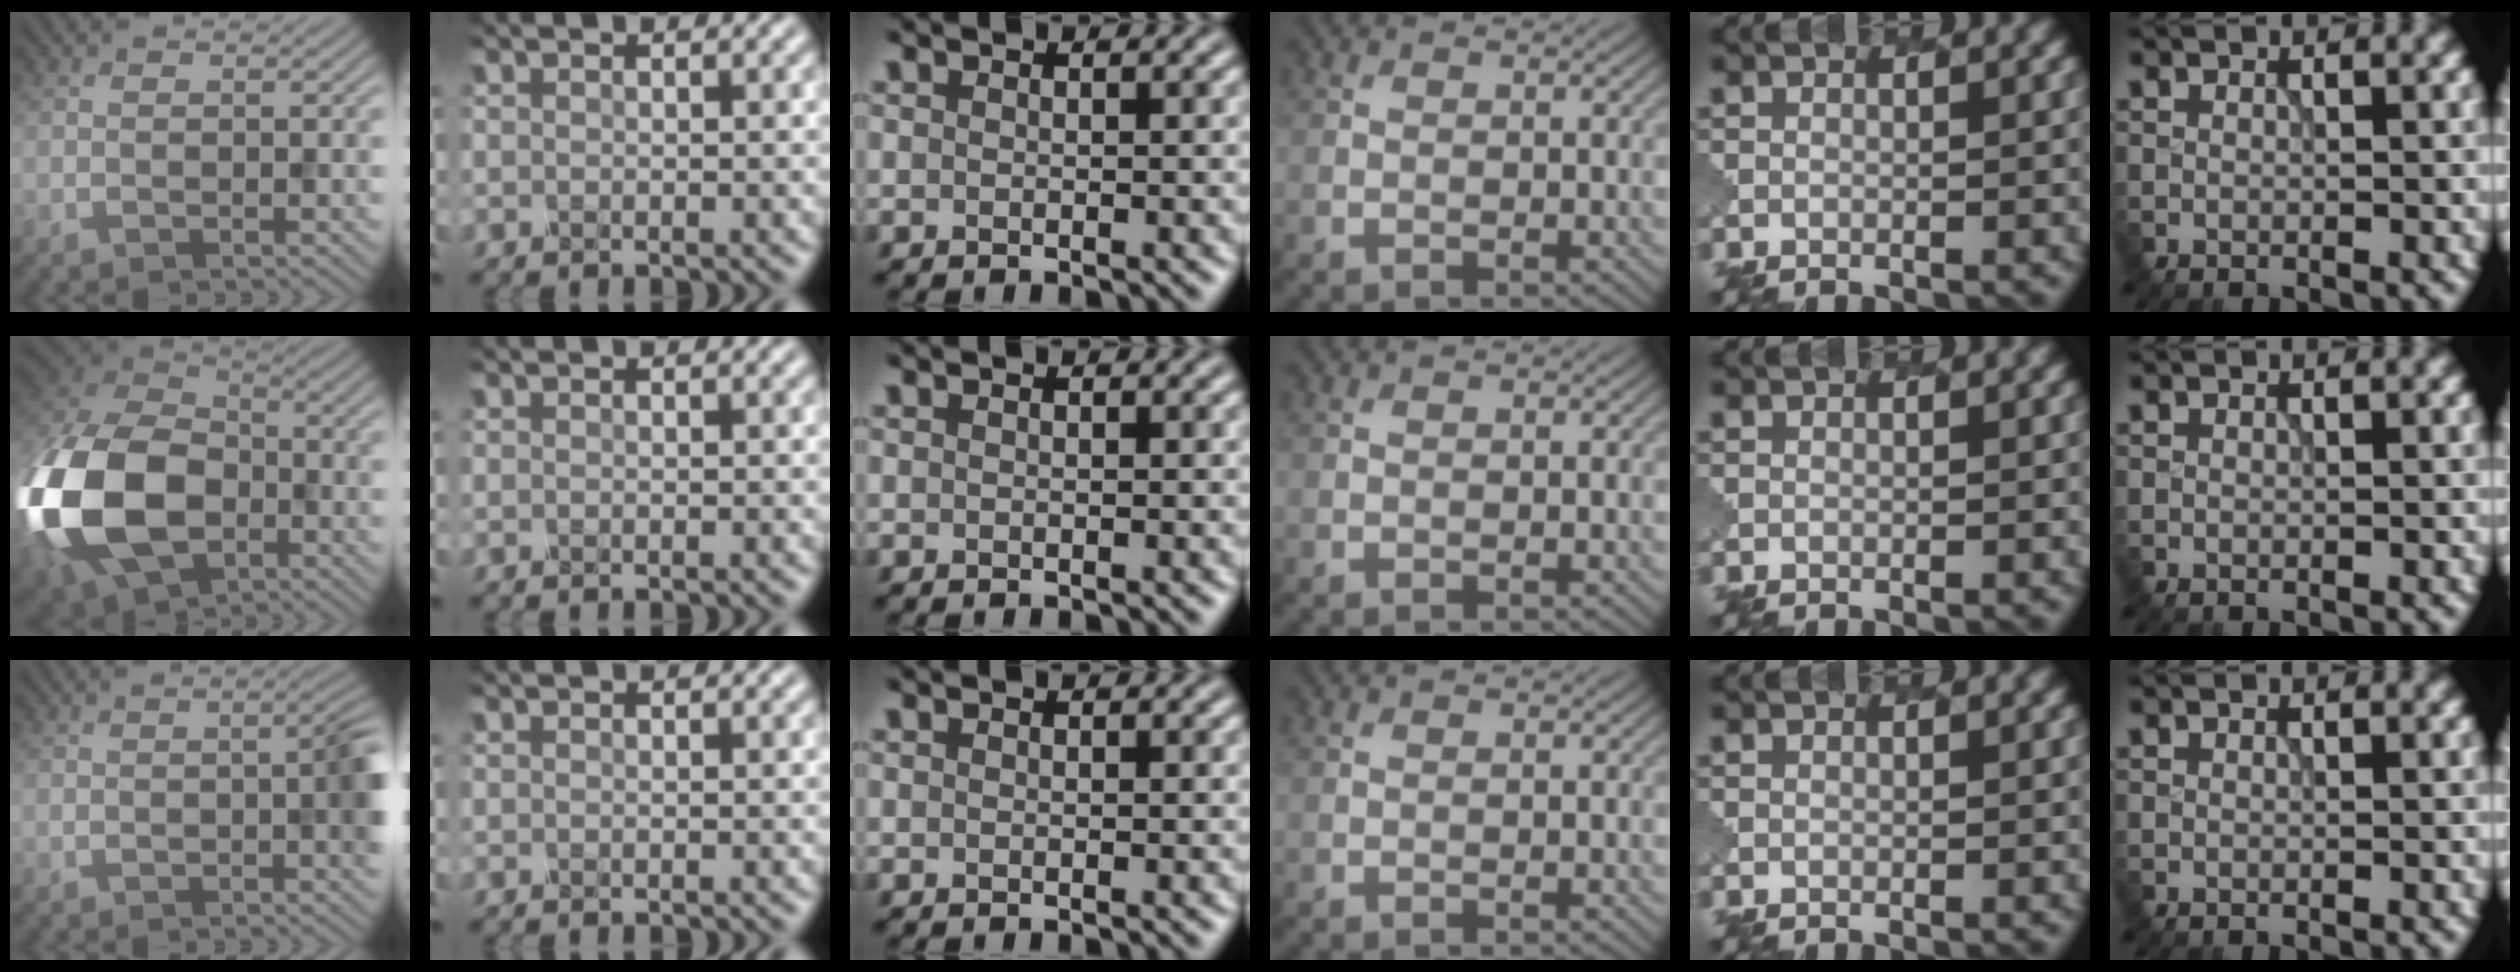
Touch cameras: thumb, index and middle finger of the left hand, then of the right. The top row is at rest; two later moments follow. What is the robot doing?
{"motion": "dispense", "object": "spray bottle"}